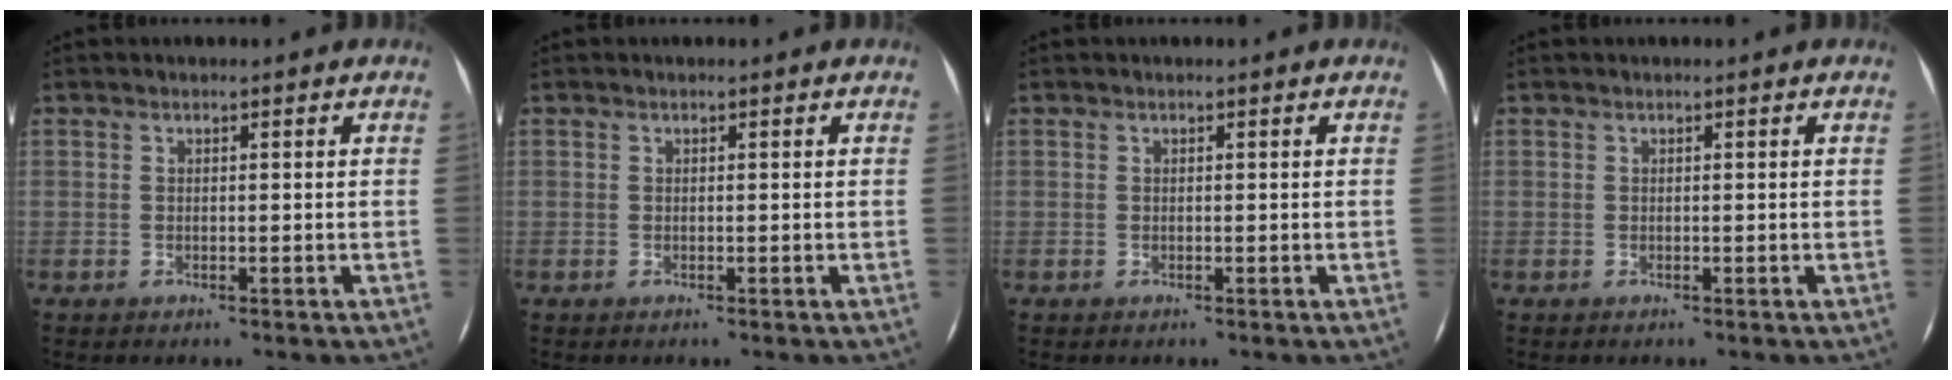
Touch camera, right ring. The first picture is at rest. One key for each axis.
{"total": 0.0}
{"total": 0.0}
{"total": 0.0}